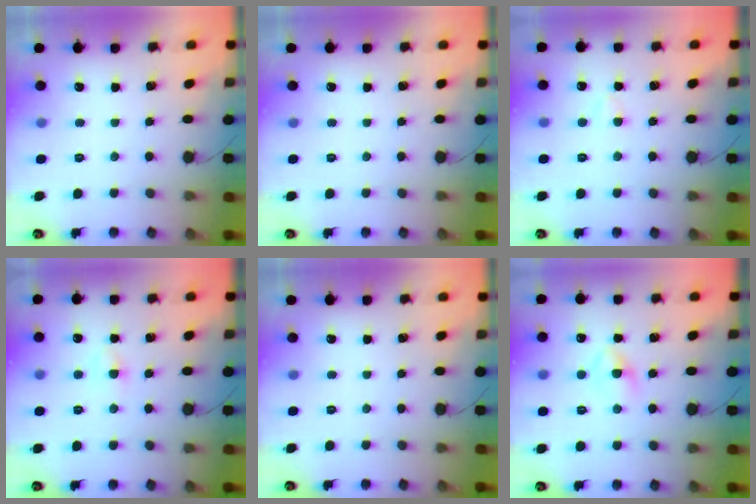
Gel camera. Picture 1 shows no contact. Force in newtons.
{"total": 0.0}
{"total": 2.3, "press": 2.1, "slide": 0.9}
{"total": 2.8, "press": 2.7, "slide": 1.0}
{"total": 0.0}
{"total": 3.7, "press": 3.5, "slide": 1.2}